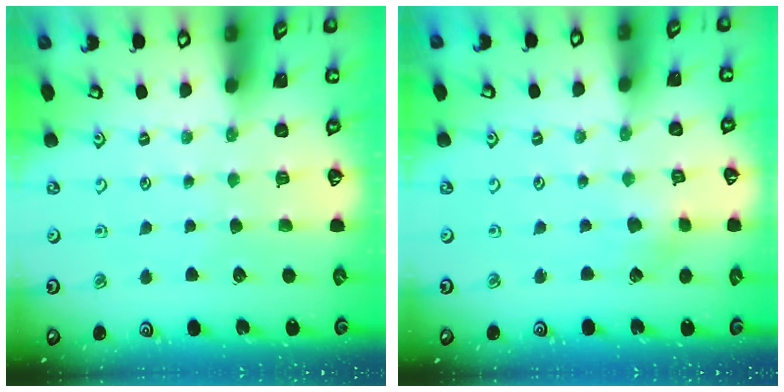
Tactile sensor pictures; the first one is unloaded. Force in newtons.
{"total": 2.8, "press": 2.7, "slide": 0.6}